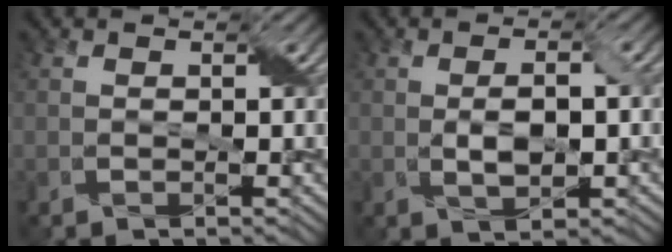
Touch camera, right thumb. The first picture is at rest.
{"total": 3.9, "force": [-0.2, 1.8, 3.4], "torque": [-0.065, -0.001, -0.002]}